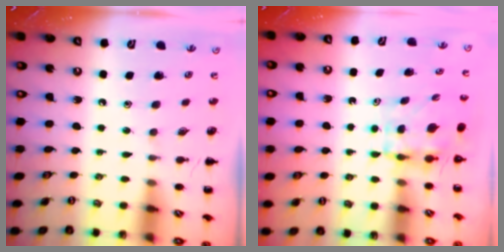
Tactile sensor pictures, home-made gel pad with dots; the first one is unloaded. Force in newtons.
{"total": 4.0, "press": 4.0, "slide": 0.3}